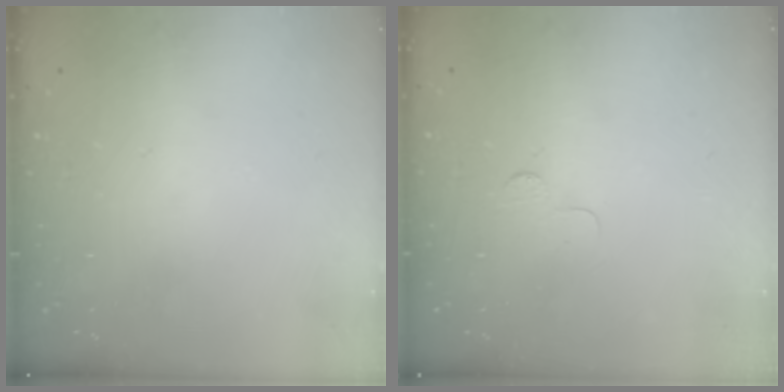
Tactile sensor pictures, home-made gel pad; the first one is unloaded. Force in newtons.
{"total": 2.5, "press": 2.5, "slide": 0.2}